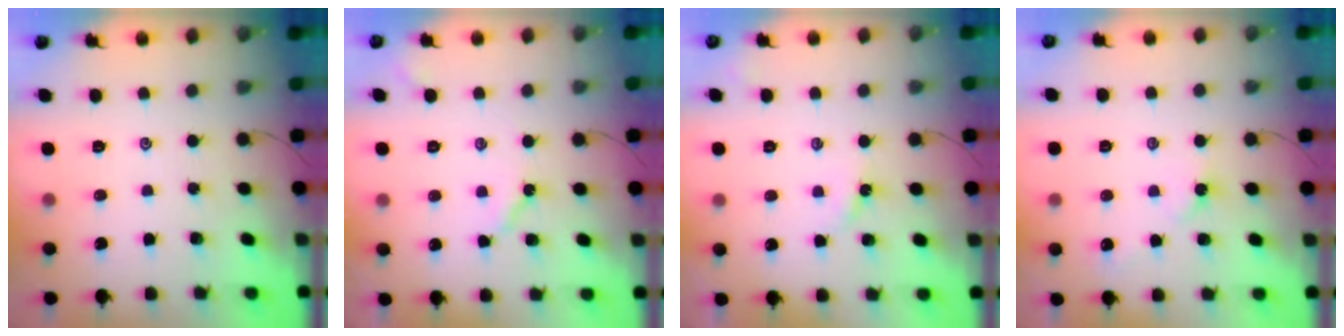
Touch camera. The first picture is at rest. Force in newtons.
{"total": 3.6, "press": 3.6, "slide": 0.3}
{"total": 2.1, "press": 2.1, "slide": 0.3}
{"total": 2.9, "press": 2.9, "slide": 0.6}